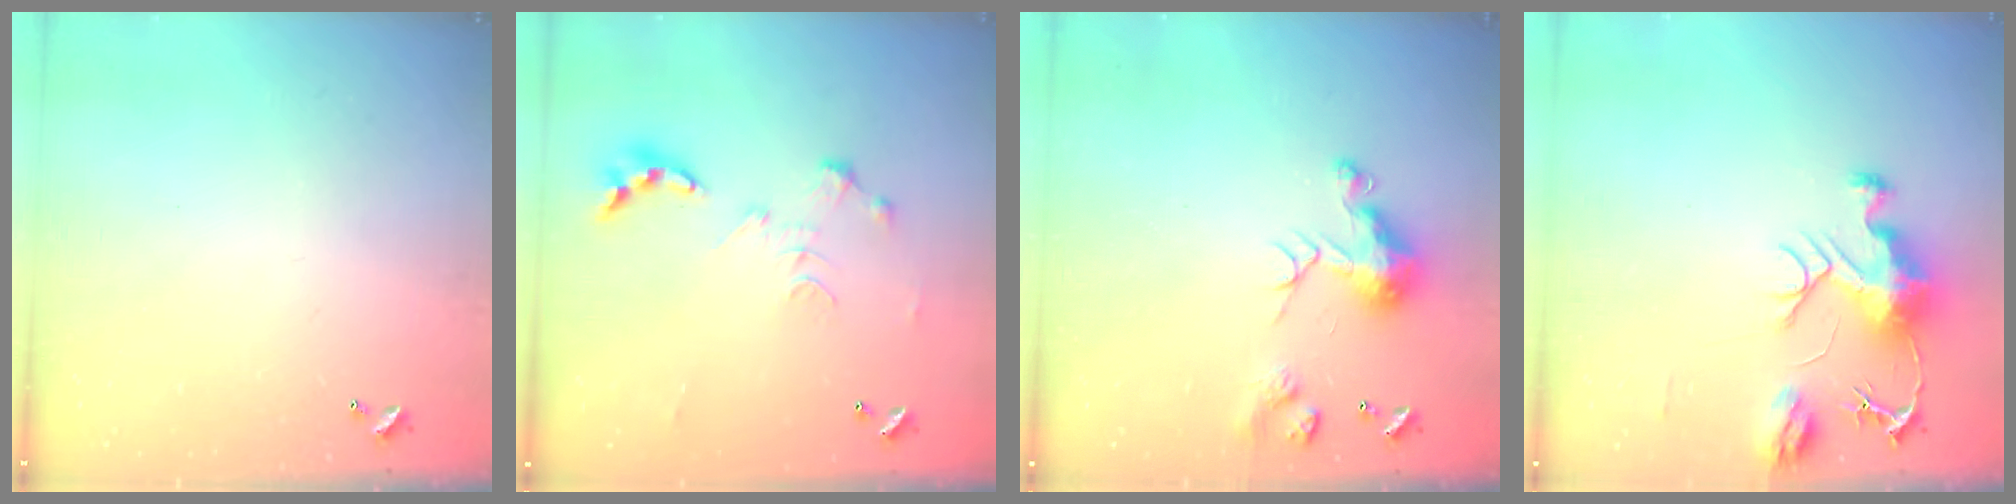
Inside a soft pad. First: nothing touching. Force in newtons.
{"total": 0.6, "press": 0.6, "slide": 0.1}
{"total": 8.2, "press": 8.1, "slide": 0.9}
{"total": 10.2, "press": 10.1, "slide": 1.0}